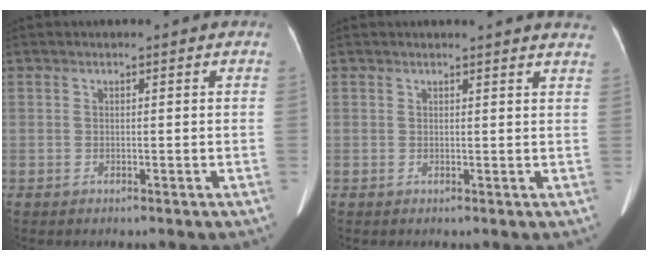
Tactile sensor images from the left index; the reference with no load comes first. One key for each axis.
{"total": 7.0, "fx": 6.8, "fy": 0.2, "fz": 1.6, "tx": -0.012, "ty": -0.011, "tz": 0.049}